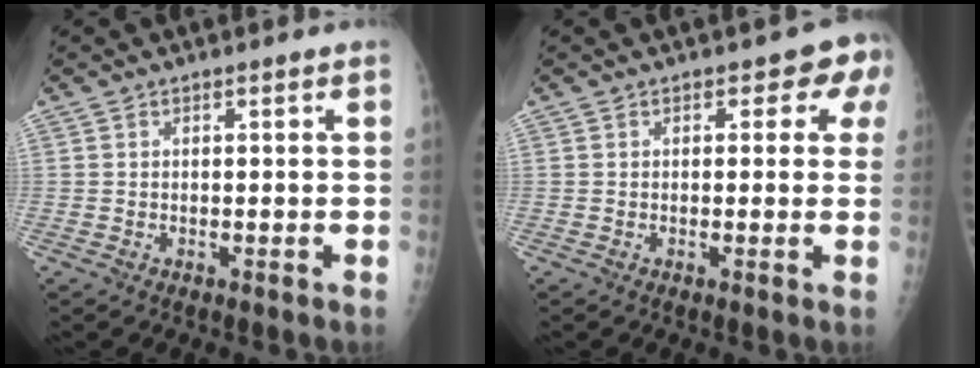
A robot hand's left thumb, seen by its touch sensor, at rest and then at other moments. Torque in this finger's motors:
{"motor_torque": [0.02, 0.18, -0.06, -0.07, 0.04]}